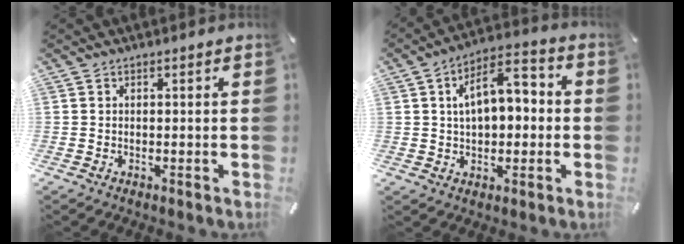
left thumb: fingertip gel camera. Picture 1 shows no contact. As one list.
[{"total": 10.4, "force": [2.0, 6.5, 7.8], "torque": [-0.120, 0.002, 0.034]}]